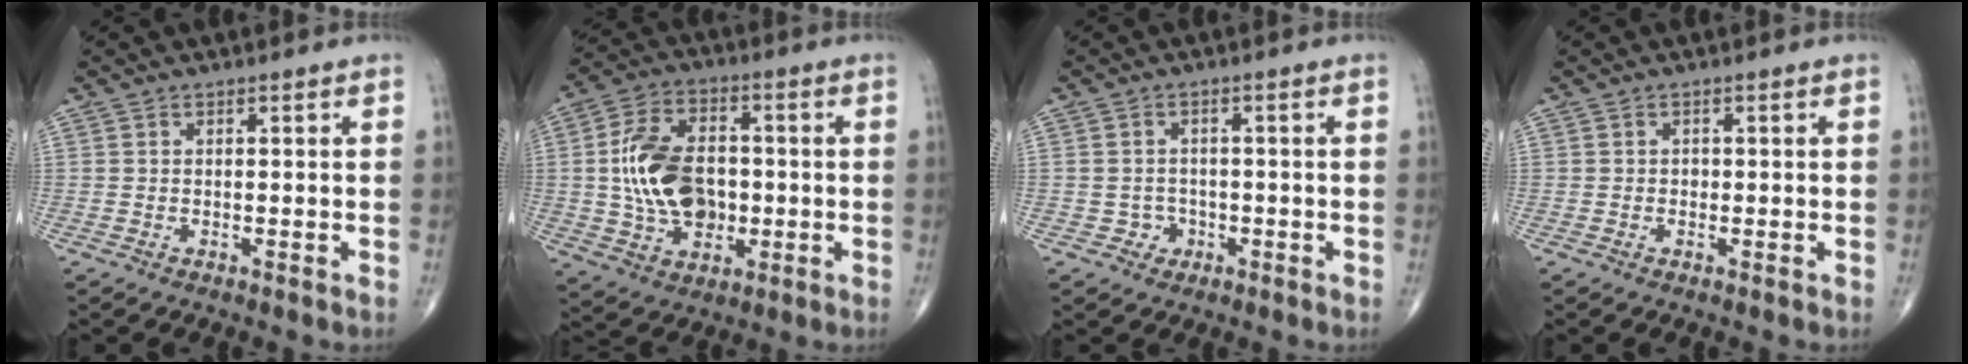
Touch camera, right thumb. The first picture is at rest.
{"total": 14.9, "force": [-0.3, 9.9, 11.1], "torque": [-0.185, 0.013, -0.001]}
{"total": 2.6, "force": [-1.0, 2.4, 0.3], "torque": [0.013, 0.011, -0.016]}
{"total": 0.7, "force": [-0.1, 0.6, 0.4], "torque": [-0.001, 0.003, -0.004]}